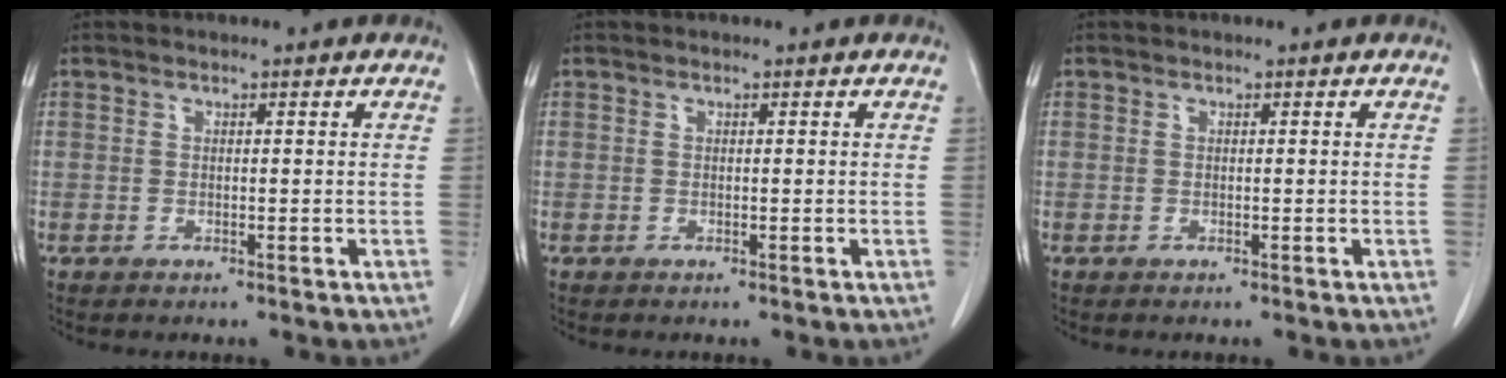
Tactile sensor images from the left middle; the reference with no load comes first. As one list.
[{"total": 0.0}, {"total": 0.0}]